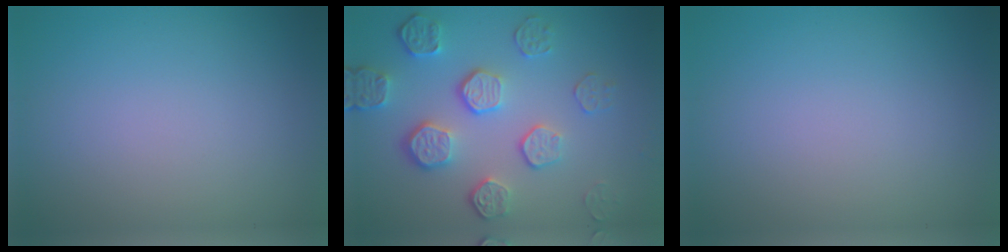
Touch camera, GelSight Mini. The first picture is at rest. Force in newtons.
{"total": 5.3, "press": 3.9, "slide": 3.6}
{"total": 0.0}